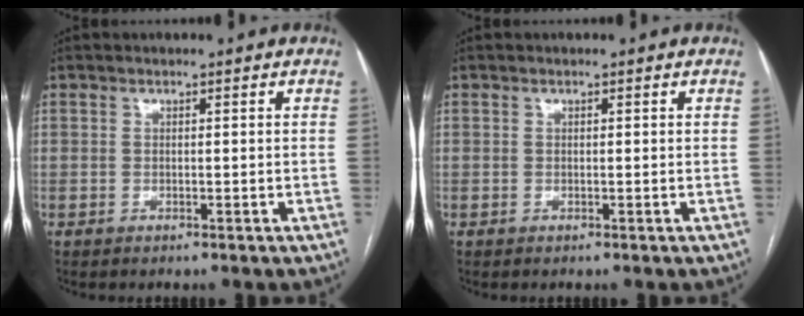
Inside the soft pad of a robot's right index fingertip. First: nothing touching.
{"total": 0.0}